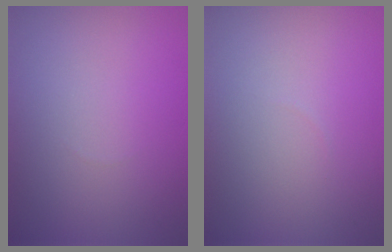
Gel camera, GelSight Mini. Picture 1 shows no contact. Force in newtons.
{"total": 0.0}